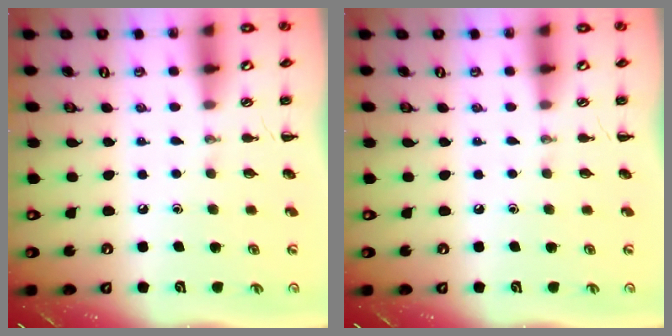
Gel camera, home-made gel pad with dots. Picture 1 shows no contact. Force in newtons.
{"total": 0.0}